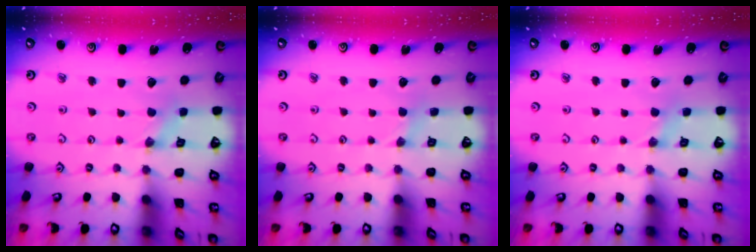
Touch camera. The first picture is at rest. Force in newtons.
{"total": 1.7, "press": 1.7, "slide": 0.2}
{"total": 1.8, "press": 1.7, "slide": 0.5}